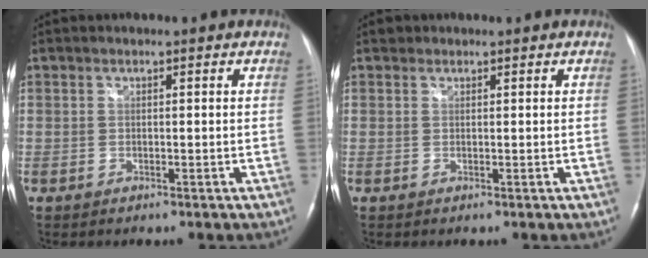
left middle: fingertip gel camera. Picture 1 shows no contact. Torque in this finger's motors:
{"motor_torque": [0.13, -0.10, -0.07, 0.00]}